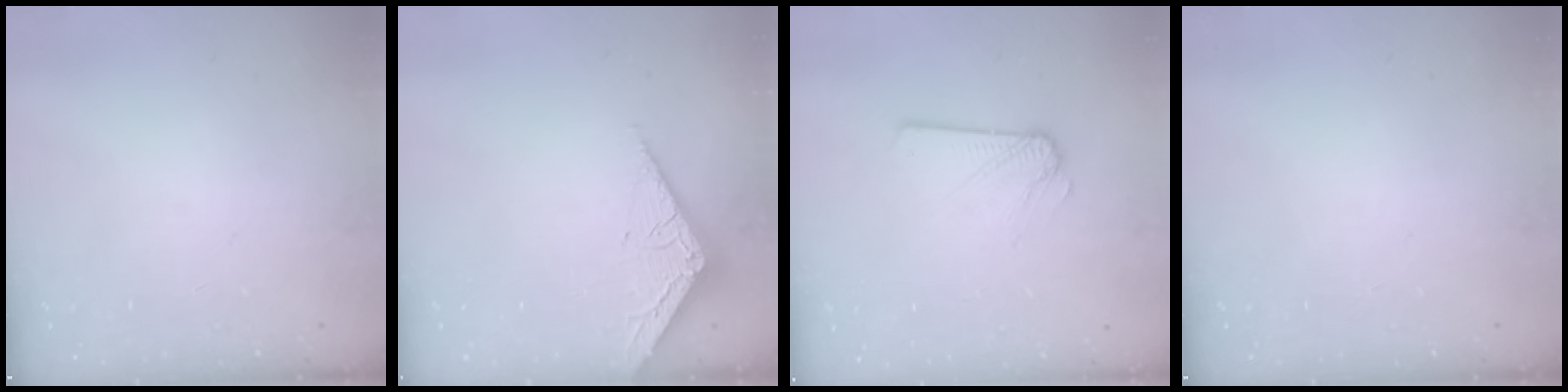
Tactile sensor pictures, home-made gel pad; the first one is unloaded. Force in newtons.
{"total": 3.8, "press": 3.8, "slide": 0.3}
{"total": 2.1, "press": 2.1, "slide": 0.1}
{"total": 0.0}